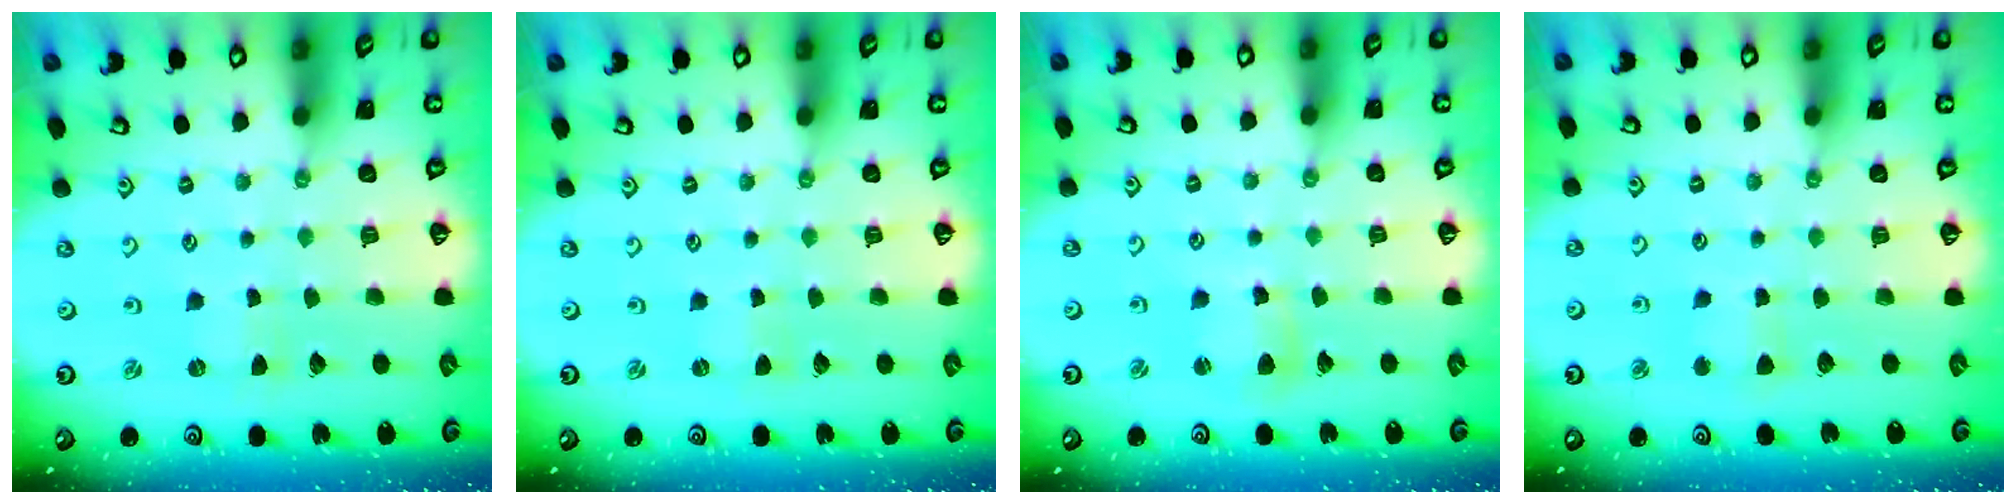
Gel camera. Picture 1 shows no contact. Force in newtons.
{"total": 0.0}
{"total": 4.6, "press": 4.5, "slide": 0.5}
{"total": 3.6, "press": 3.5, "slide": 0.7}